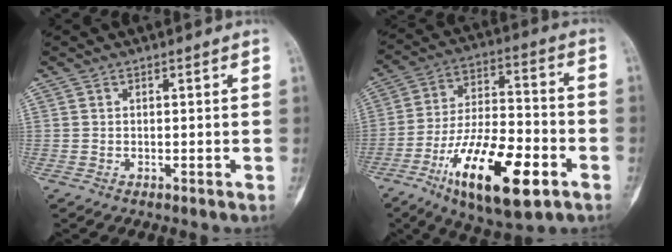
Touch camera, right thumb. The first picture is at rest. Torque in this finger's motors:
{"motor_torque": [0.61, 0.86, 1.94, -0.83, 0.13]}